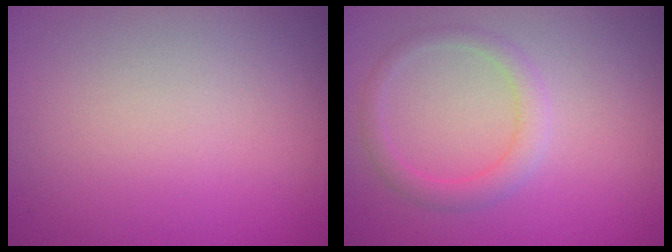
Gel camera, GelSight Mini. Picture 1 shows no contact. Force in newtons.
{"total": 2.1, "press": 2.0, "slide": 0.3}